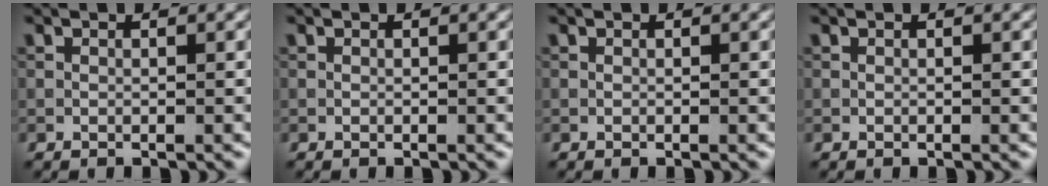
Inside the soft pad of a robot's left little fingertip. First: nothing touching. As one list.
[{"total": 0.0}, {"total": 0.0}, {"total": 0.0}]